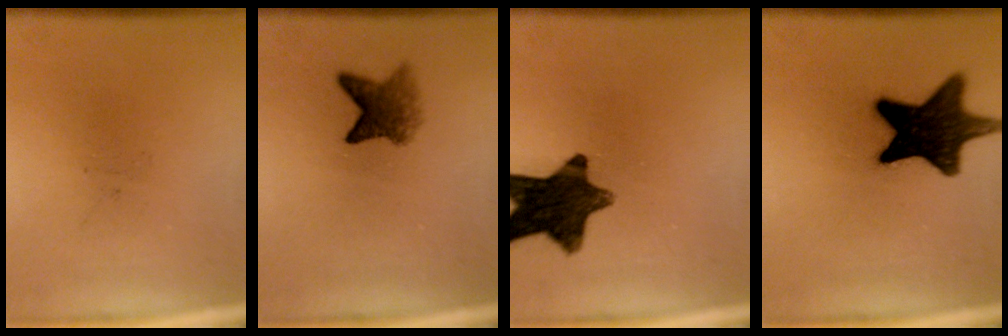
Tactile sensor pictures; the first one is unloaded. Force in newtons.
{"total": 4.4}
{"total": 12.0}
{"total": 16.0}